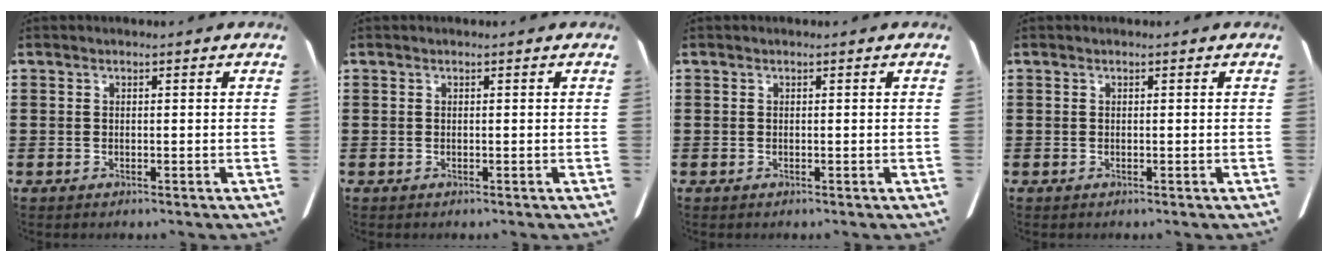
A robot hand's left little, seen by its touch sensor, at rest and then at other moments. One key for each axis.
{"total": 0.0}
{"total": 0.0}
{"total": 0.0}